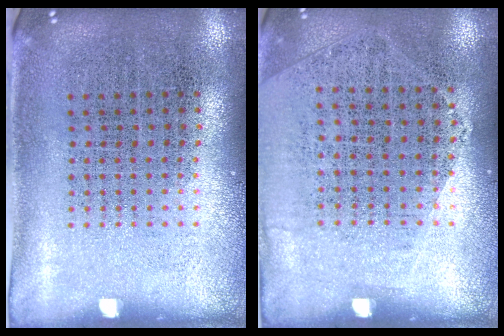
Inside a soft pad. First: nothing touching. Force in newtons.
{"total": 1.2, "press": 0.9, "slide": 0.7}